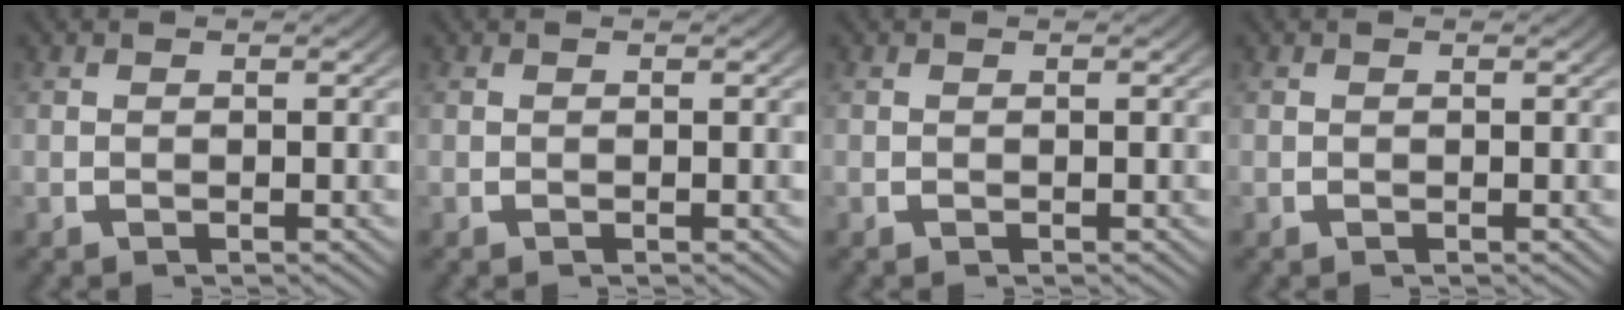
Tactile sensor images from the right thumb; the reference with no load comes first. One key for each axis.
{"total": 0.0}
{"total": 0.0}
{"total": 0.0}